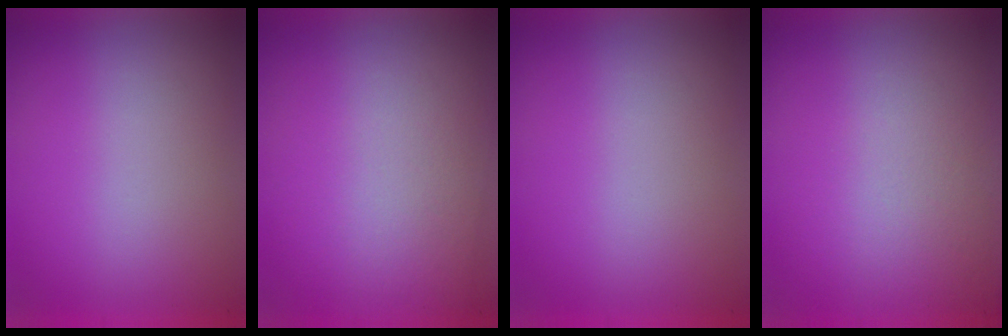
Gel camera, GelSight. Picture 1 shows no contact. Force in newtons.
{"total": 2.6}
{"total": 0.0}
{"total": 2.7}